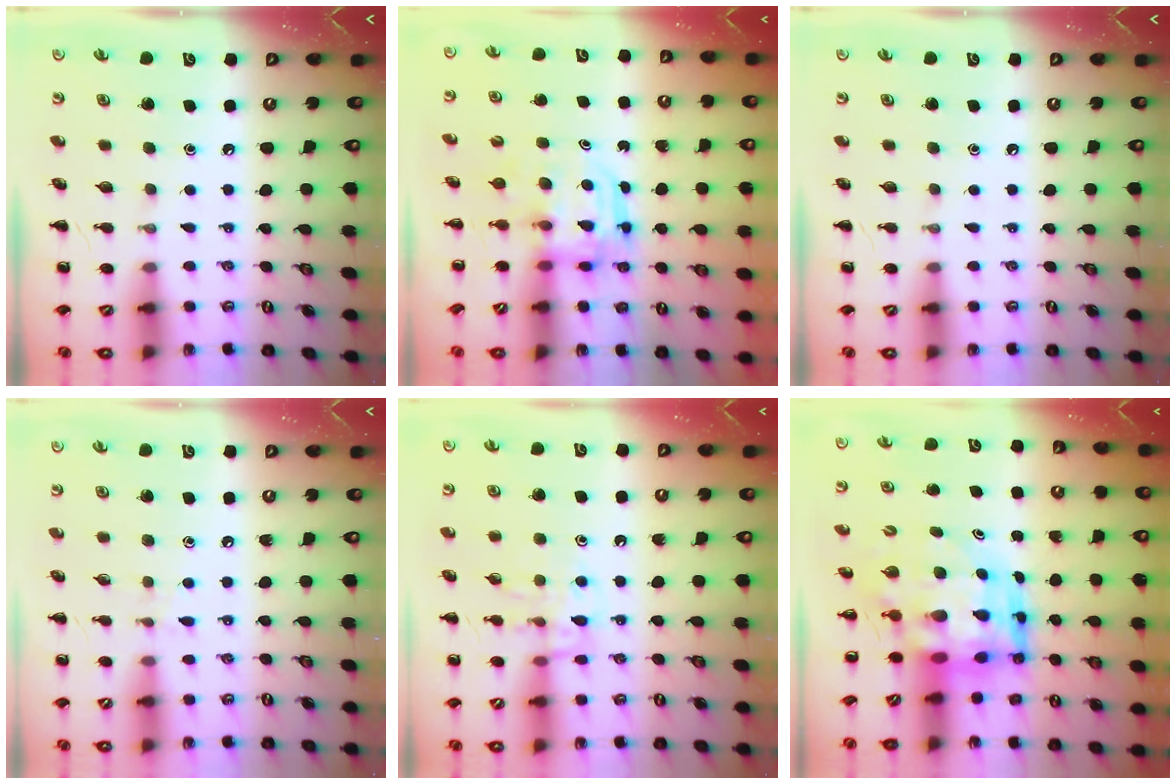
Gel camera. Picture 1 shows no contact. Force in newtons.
{"total": 3.0, "press": 3.0, "slide": 0.2}
{"total": 0.0}
{"total": 5.0, "press": 4.6, "slide": 1.9}
{"total": 11.0, "press": 11.0, "slide": 0.7}
{"total": 7.9, "press": 7.5, "slide": 2.5}